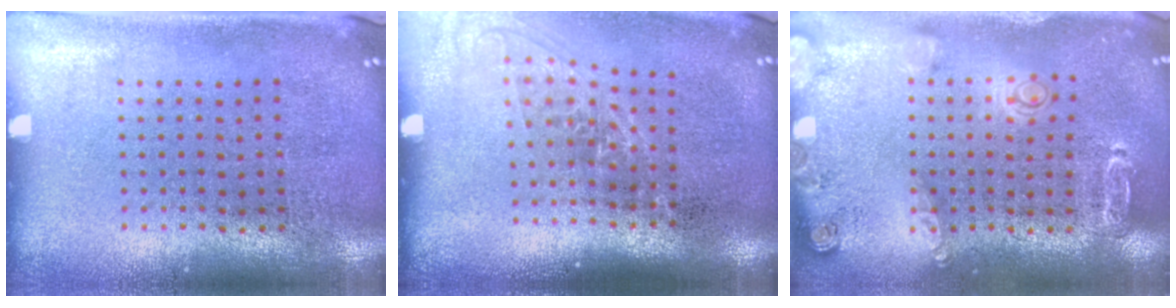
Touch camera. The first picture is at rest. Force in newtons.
{"total": 1.2, "press": 1.0, "slide": 0.7}
{"total": 1.5, "press": 1.5, "slide": 0.1}